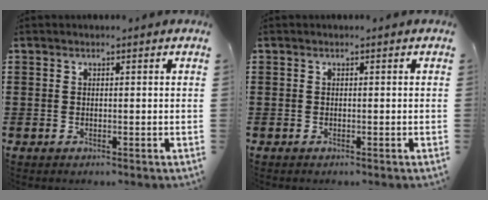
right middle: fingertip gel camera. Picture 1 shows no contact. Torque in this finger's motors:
{"motor_torque": [-0.03, -0.07, 0.01, -0.01]}